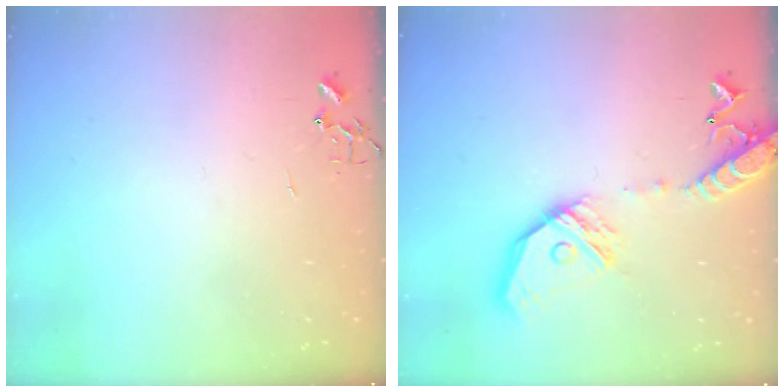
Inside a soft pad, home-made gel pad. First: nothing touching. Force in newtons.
{"total": 18.2, "press": 17.9, "slide": 3.1}